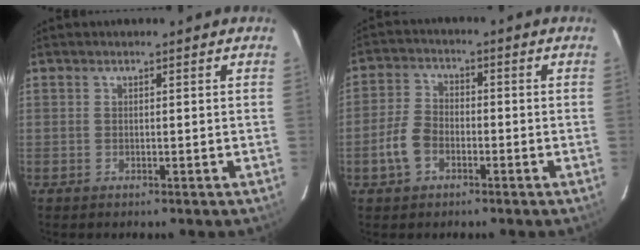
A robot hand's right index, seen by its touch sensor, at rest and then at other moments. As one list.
[{"total": 6.1, "force": [-2.7, 4.1, 3.8], "torque": [-0.085, 0.011, -0.048]}]